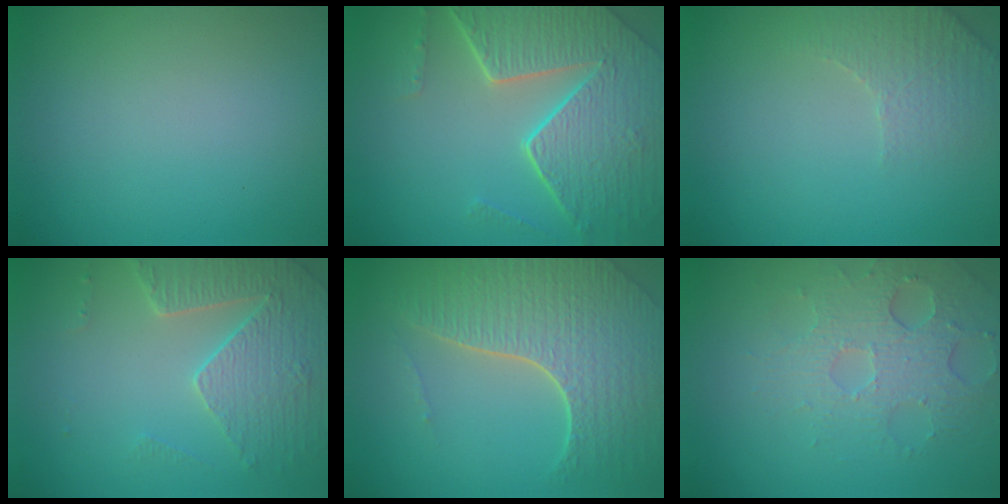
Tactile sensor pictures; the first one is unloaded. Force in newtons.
{"total": 8.0, "press": 5.7, "slide": 5.6}
{"total": 2.8, "press": 2.7, "slide": 0.8}
{"total": 4.1, "press": 4.0, "slide": 1.0}
{"total": 7.3, "press": 5.3, "slide": 4.9}
{"total": 3.9, "press": 3.6, "slide": 1.5}